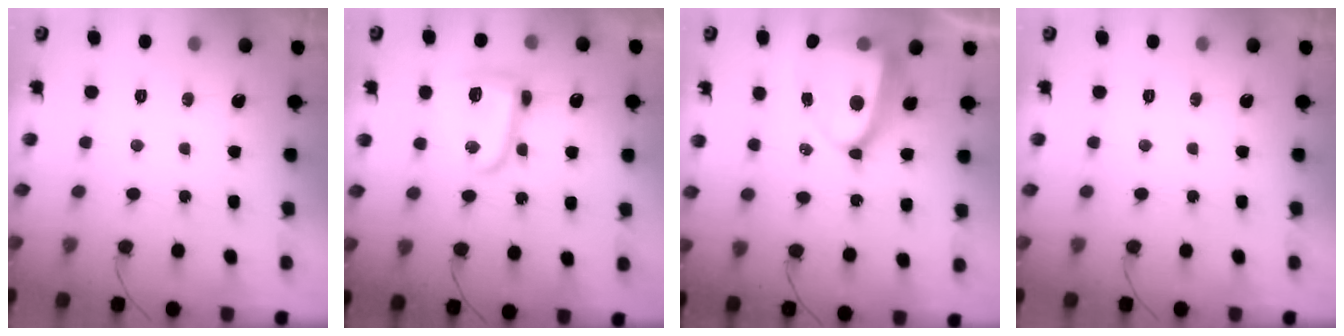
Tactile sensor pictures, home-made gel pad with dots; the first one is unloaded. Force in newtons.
{"total": 10.2, "press": 10.2, "slide": 0.4}
{"total": 14.4, "press": 14.3, "slide": 1.4}
{"total": 0.0}